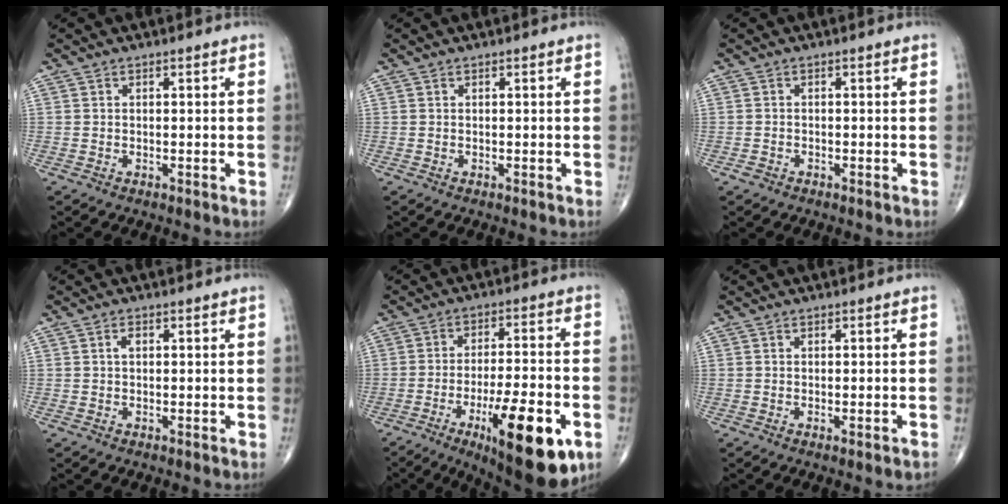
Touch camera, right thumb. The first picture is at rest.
{"total": 0.0}
{"total": 0.9, "force": [-0.6, 0.6, 0.3], "torque": [-0.008, 0.003, -0.013]}
{"total": 1.4, "force": [0.3, 0.8, 1.0], "torque": [-0.015, 0.003, 0.002]}
{"total": 19.8, "force": [-8.2, 5.7, 17.0], "torque": [-0.226, 0.019, -0.115]}
{"total": 1.5, "force": [-0.6, 0.4, 1.3], "torque": [-0.019, -0.002, -0.006]}